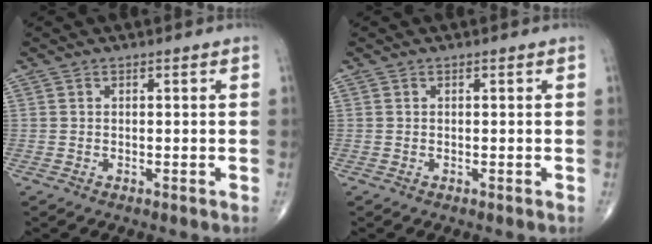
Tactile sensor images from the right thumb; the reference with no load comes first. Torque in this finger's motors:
{"motor_torque": [-0.01, -0.01, 0.07, 0.09, 0.01]}